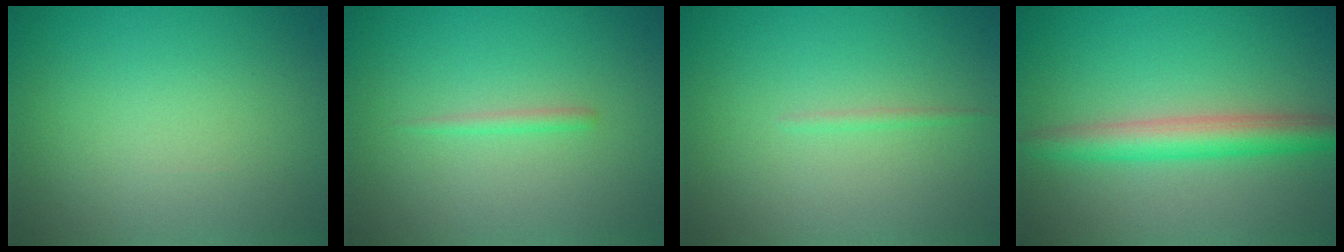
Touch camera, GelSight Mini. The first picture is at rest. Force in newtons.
{"total": 0.8, "press": 0.8, "slide": 0.1}
{"total": 0.6, "press": 0.6, "slide": 0.1}
{"total": 4.0, "press": 4.0, "slide": 0.2}